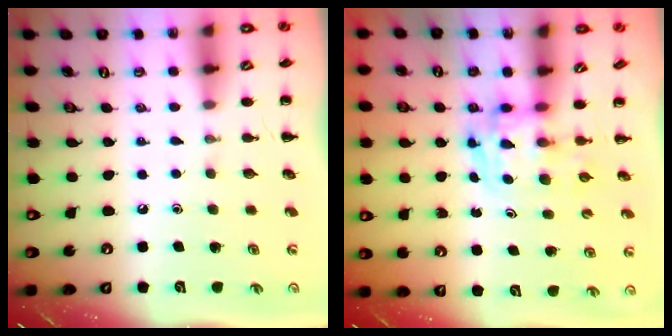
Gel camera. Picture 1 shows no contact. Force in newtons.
{"total": 3.7, "press": 3.6, "slide": 0.6}